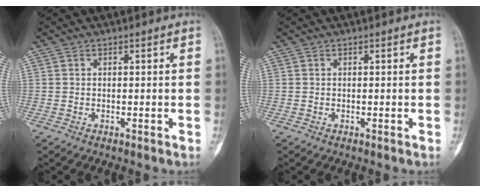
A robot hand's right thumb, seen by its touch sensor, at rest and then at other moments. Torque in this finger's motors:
{"motor_torque": [0.00, -0.01, 0.00, 0.00, 0.00]}